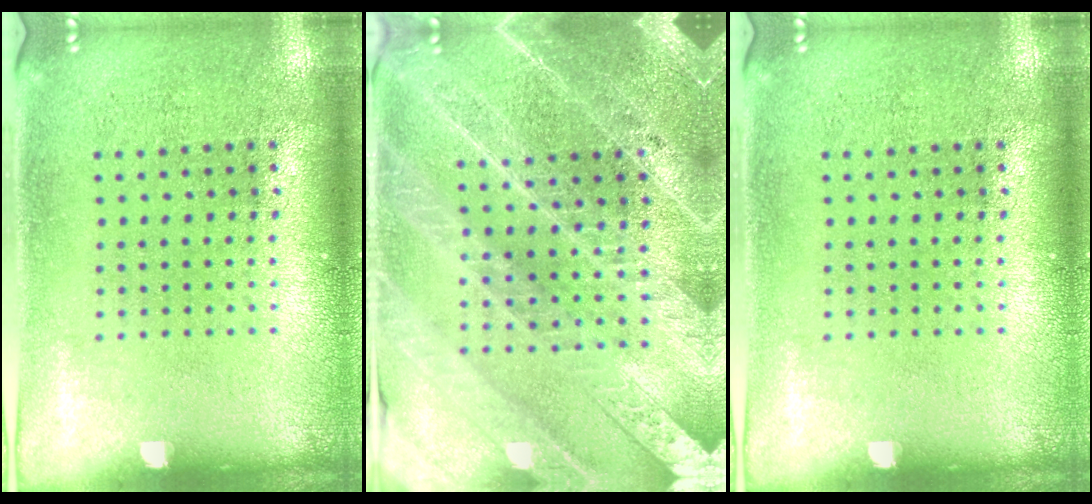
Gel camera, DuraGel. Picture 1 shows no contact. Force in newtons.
{"total": 3.9, "press": 3.6, "slide": 1.5}
{"total": 0.0}